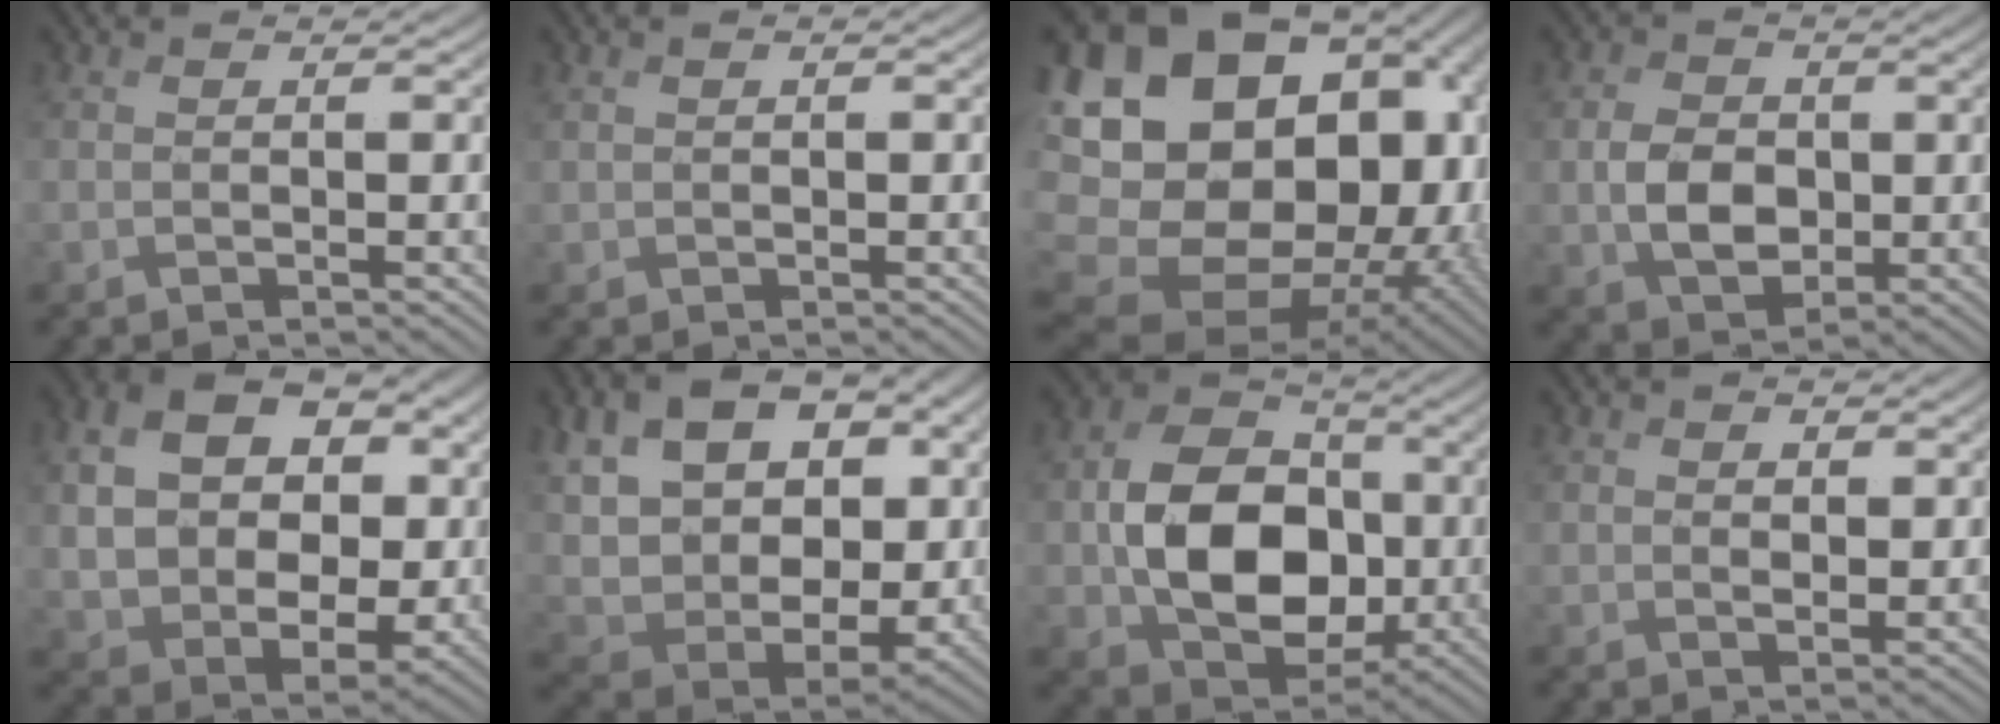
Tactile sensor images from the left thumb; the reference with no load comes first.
{"total": 0.8, "force": [0.3, 0.6, 0.4], "torque": [-0.011, -0.001, 0.008]}
{"total": 23.9, "force": [0.2, 19.9, 13.3], "torque": [-0.282, -0.010, -0.010]}
{"total": 5.4, "force": [-0.6, 4.2, 3.3], "torque": [-0.075, -0.008, -0.012]}
{"total": 15.4, "force": [2.6, 11.8, 9.6], "torque": [-0.210, -0.019, 0.071]}
{"total": 16.4, "force": [4.1, 11.8, 10.6], "torque": [-0.232, -0.014, 0.102]}
{"total": 12.8, "force": [-1.3, 10.0, 8.0], "torque": [-0.142, -0.007, -0.021]}
{"total": 2.0, "force": [1.1, 1.3, 1.0], "torque": [-0.024, -0.008, 0.024]}